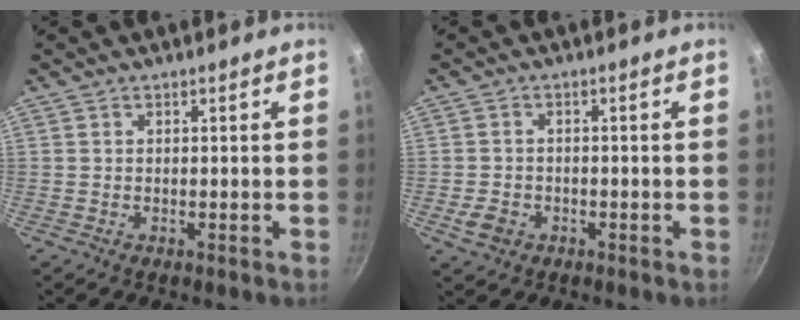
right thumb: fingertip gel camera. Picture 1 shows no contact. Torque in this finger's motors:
{"motor_torque": [-0.21, 0.40, 0.38, 0.35, 0.18]}